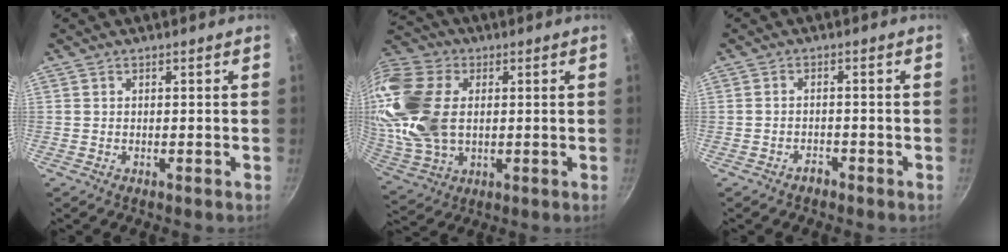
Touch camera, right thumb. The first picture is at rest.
{"total": 21.6, "force": [2.9, 14.8, 15.5], "torque": [-0.322, 0.002, 0.057]}
{"total": 1.7, "force": [-1.4, 0.7, 0.6], "torque": [-0.006, 0.018, -0.020]}